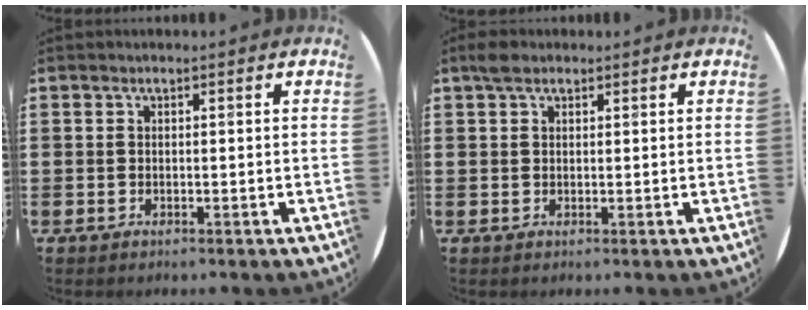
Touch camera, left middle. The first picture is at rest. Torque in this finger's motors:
{"motor_torque": [0.65, -0.44, -0.06, -0.02]}